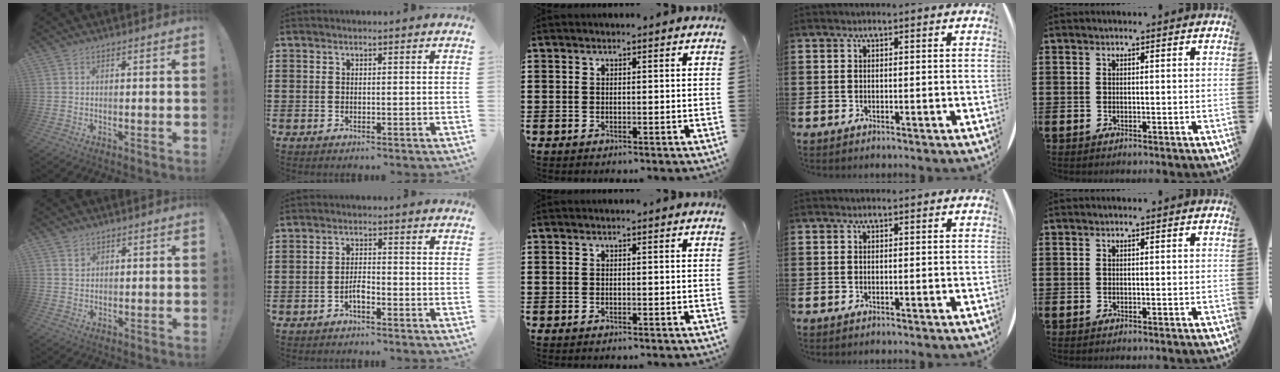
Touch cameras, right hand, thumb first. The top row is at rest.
{"thumb": {"total": 1.3, "force": [0.9, 1.0, 0.1], "torque": [0.013, -0.007, 0.013]}, "index": {"total": 2.4, "force": [-1.5, 0.8, 1.7], "torque": [-0.040, 0.001, -0.031]}}